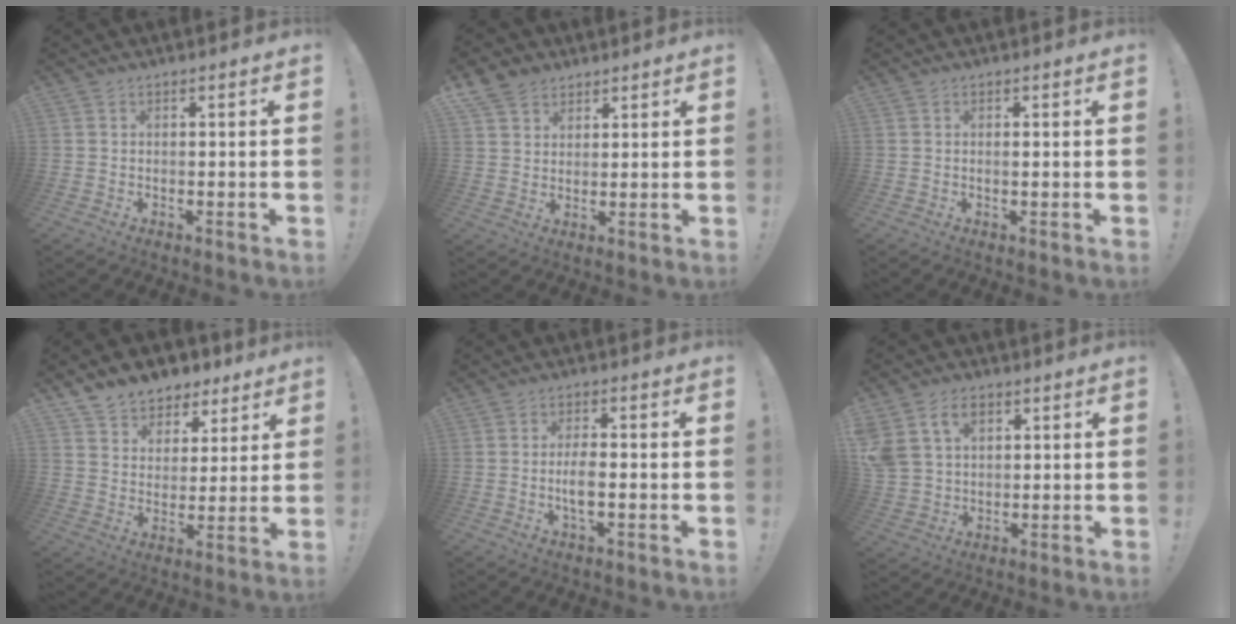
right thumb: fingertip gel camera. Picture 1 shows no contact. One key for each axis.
{"total": 7.0, "fx": 4.8, "fy": 4.7, "fz": 1.8, "tx": -0.030, "ty": -0.025, "tz": 0.094}
{"total": 0.5, "fx": 0.0, "fy": 0.0, "fz": 0.5, "tx": -0.007, "ty": -0.002, "tz": -0.002}
{"total": 9.3, "fx": 6.9, "fy": 6.0, "fz": 1.4, "tx": -0.022, "ty": -0.052, "tz": 0.136}
{"total": 5.2, "fx": -1.2, "fy": 1.5, "fz": 4.8, "tx": -0.110, "ty": -0.002, "tz": -0.024}
{"total": 9.7, "fx": 4.7, "fy": 6.9, "fz": 5.0, "tx": -0.105, "ty": -0.012, "tz": 0.092}